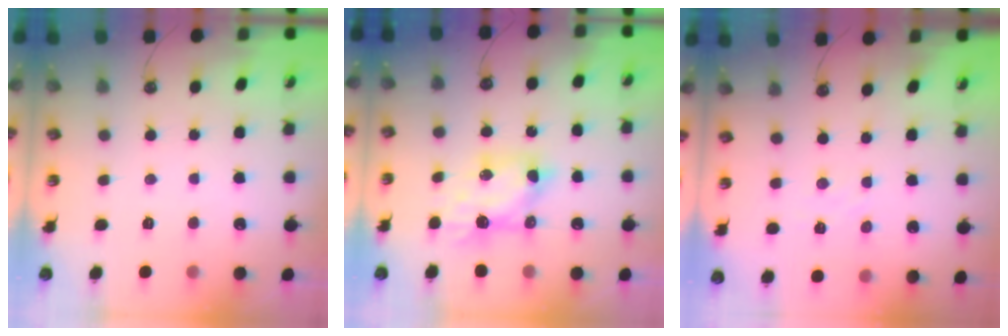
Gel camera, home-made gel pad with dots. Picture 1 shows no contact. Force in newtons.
{"total": 7.1, "press": 7.1, "slide": 0.2}
{"total": 2.5, "press": 2.5, "slide": 0.4}